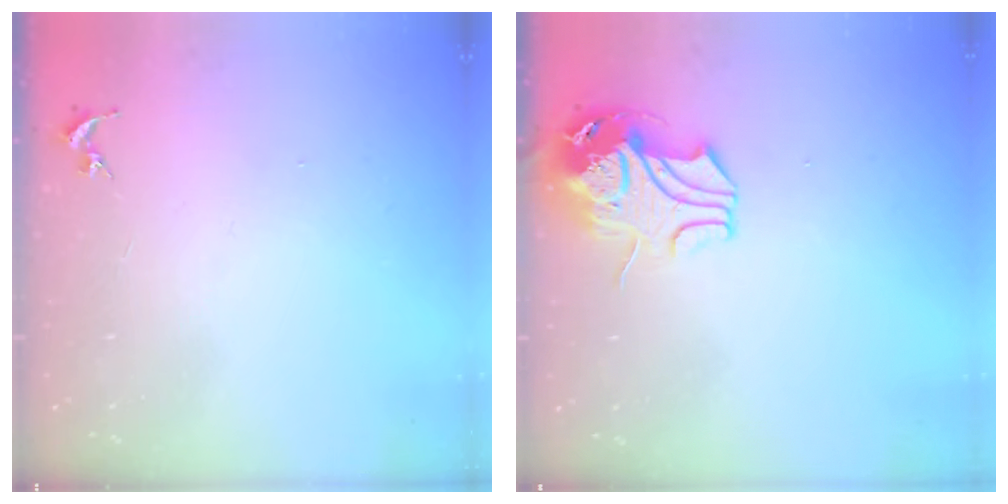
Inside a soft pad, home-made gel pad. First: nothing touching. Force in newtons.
{"total": 11.7, "press": 11.5, "slide": 1.8}